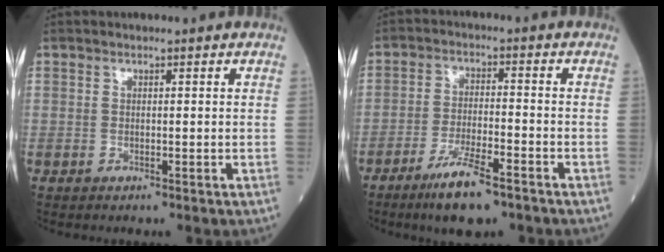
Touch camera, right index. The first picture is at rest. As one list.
[{"total": 8.3, "force": [-5.7, 1.3, 5.9], "torque": [-0.112, -0.013, -0.098]}]